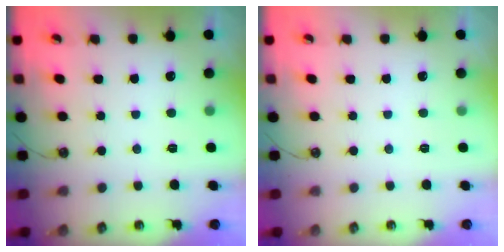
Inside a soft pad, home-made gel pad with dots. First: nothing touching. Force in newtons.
{"total": 0.0}